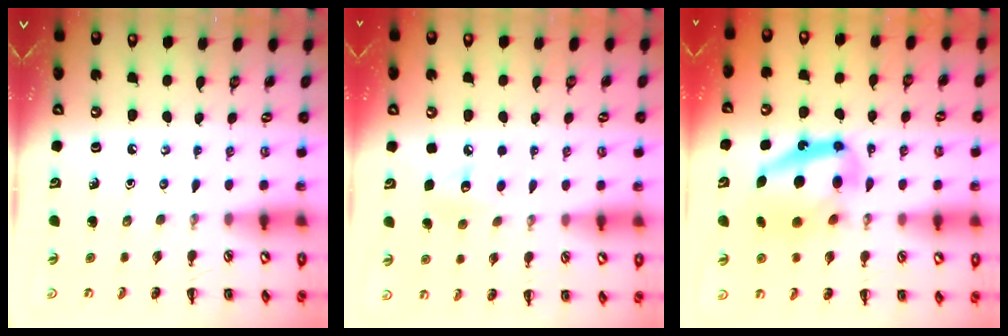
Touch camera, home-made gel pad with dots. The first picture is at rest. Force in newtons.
{"total": 7.1, "press": 6.8, "slide": 1.8}
{"total": 12.5, "press": 12.1, "slide": 3.1}